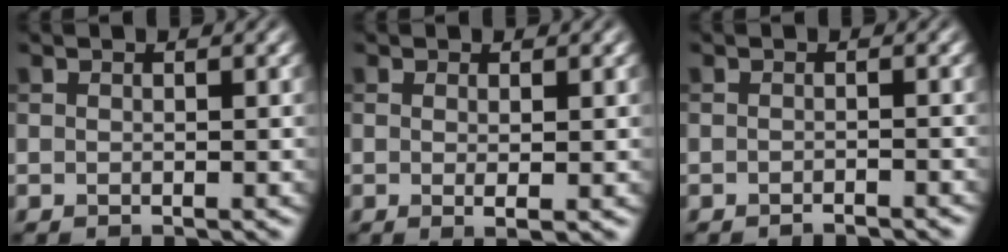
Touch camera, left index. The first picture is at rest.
{"total": 1.5, "force": [0.1, 0.1, 1.5], "torque": [-0.024, -0.005, 0.000]}
{"total": 1.1, "force": [-1.0, 0.1, 0.4], "torque": [-0.002, 0.002, -0.018]}